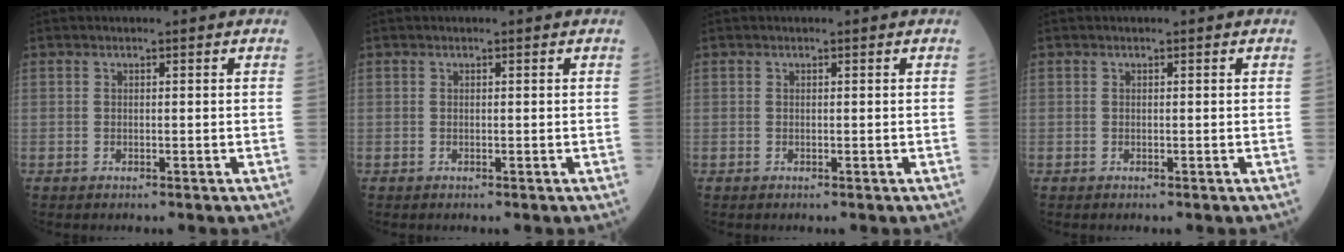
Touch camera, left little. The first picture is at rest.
{"total": 0.0}
{"total": 0.0}
{"total": 0.0}